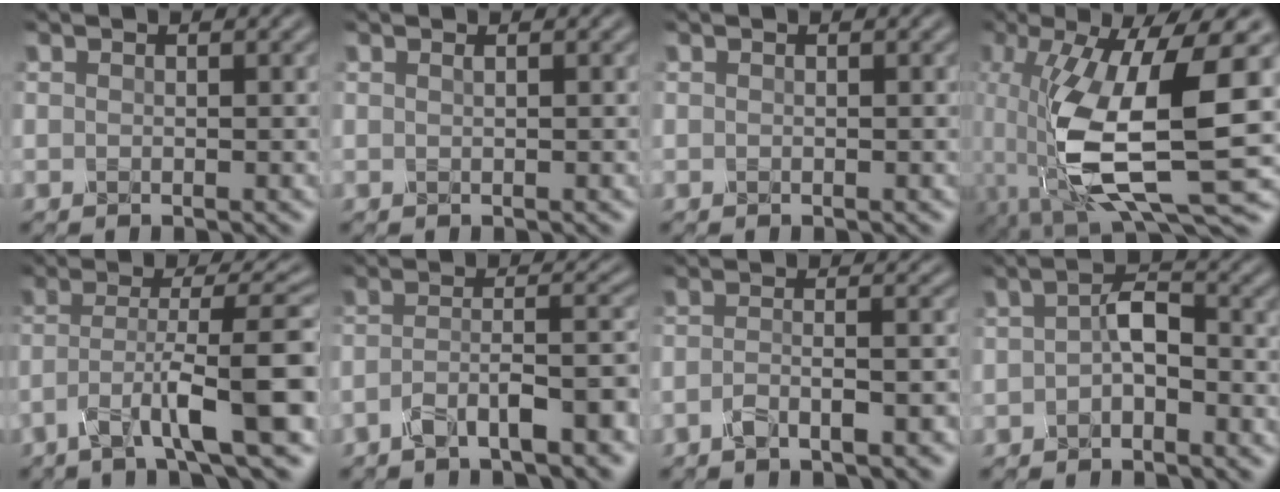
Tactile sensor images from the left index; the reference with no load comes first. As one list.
[{"total": 0.0}, {"total": 0.0}, {"total": 12.8, "force": [-2.5, 3.8, 11.9], "torque": [-0.240, -0.024, -0.041]}, {"total": 7.2, "force": [-3.4, 0.7, 6.4], "torque": [-0.107, 0.011, -0.073]}, {"total": 5.4, "force": [-3.7, 1.2, 3.7], "torque": [-0.063, 0.007, -0.075]}, {"total": 3.6, "force": [-2.7, 0.7, 2.2], "torque": [-0.039, 0.004, -0.057]}, {"total": 3.3, "force": [-1.2, 1.7, 2.5], "torque": [-0.047, 0.005, -0.032]}]